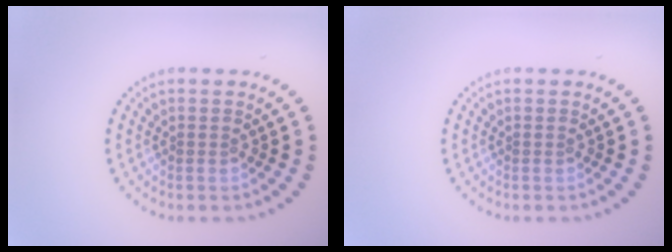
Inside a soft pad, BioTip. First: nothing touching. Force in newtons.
{"total": 0.0}